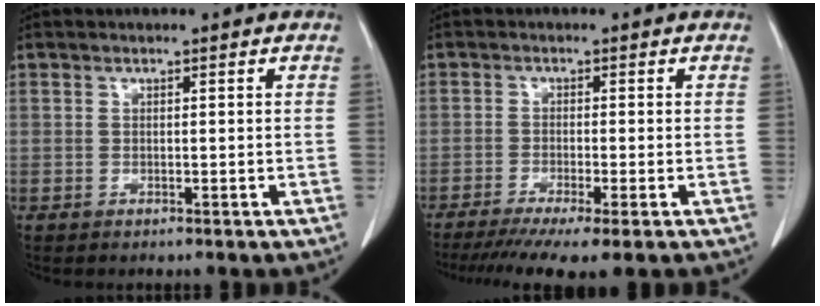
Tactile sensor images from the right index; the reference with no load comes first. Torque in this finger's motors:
{"motor_torque": [1.29, -0.86, 0.41, 0.13]}